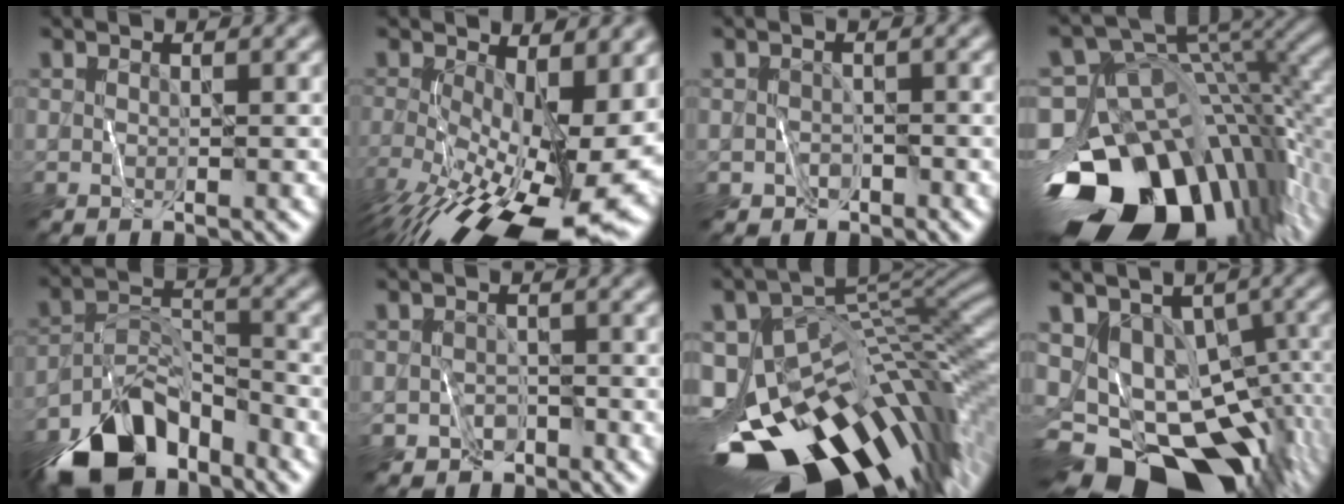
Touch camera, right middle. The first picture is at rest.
{"total": 16.8, "force": [-5.6, 6.3, 14.5], "torque": [-0.245, -0.028, -0.078]}
{"total": 1.6, "force": [-1.1, 1.1, 0.4], "torque": [-0.003, -0.005, -0.021]}
{"total": 17.2, "force": [-7.2, 10.1, 11.9], "torque": [-0.201, 0.012, -0.120]}
{"total": 10.1, "force": [-7.4, 4.6, 5.2], "torque": [-0.091, -0.004, -0.135]}
{"total": 2.6, "force": [-1.7, 1.8, 0.7], "torque": [-0.008, -0.001, -0.032]}
{"total": 17.1, "force": [-7.4, 8.2, 13.0], "torque": [-0.229, -0.010, -0.118]}
{"total": 15.7, "force": [-6.0, 10.4, 10.0], "torque": [-0.132, -0.003, -0.058]}